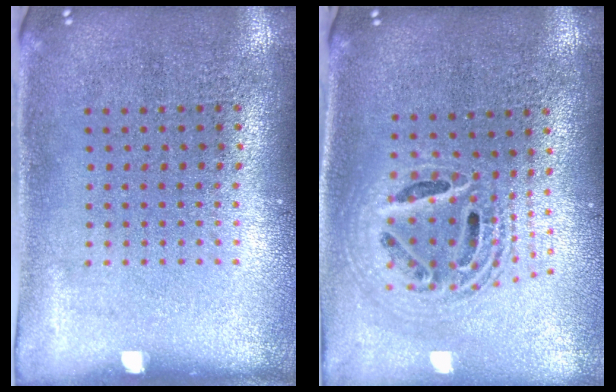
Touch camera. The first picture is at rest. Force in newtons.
{"total": 2.1, "press": 1.7, "slide": 1.2}